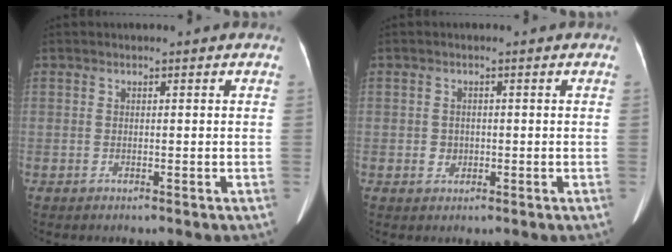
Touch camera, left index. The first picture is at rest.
{"total": 1.7, "force": [-0.3, 1.6, 0.5], "torque": [-0.011, 0.001, 0.000]}